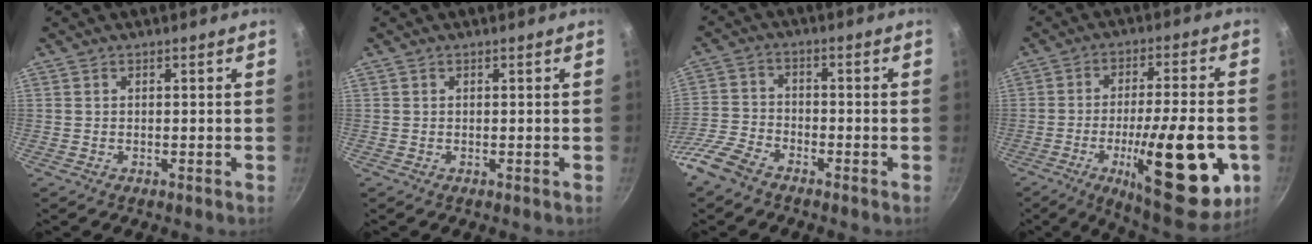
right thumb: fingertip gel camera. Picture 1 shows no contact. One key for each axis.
{"total": 0.0}
{"total": 7.2, "fx": -5.4, "fy": 3.5, "fz": 3.2, "tx": -0.069, "ty": 0.032, "tz": -0.121}
{"total": 23.8, "fx": -7.1, "fy": 7.1, "fz": 21.6, "tx": -0.283, "ty": 0.009, "tz": -0.098}